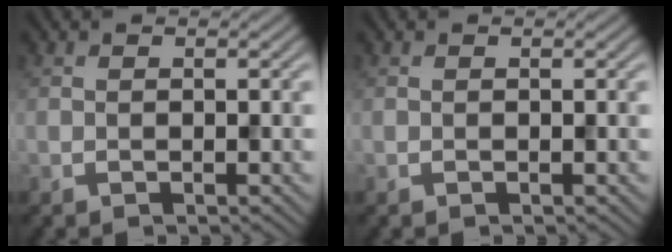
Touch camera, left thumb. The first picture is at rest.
{"total": 0.0}